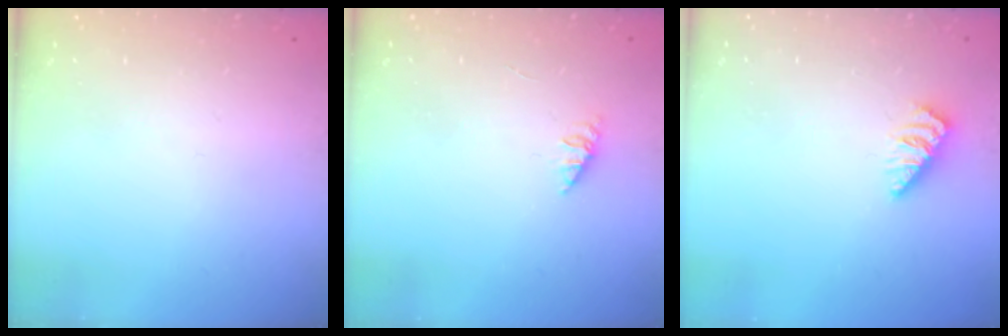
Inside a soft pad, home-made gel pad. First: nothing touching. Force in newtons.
{"total": 1.6, "press": 1.6, "slide": 0.4}
{"total": 0.0}